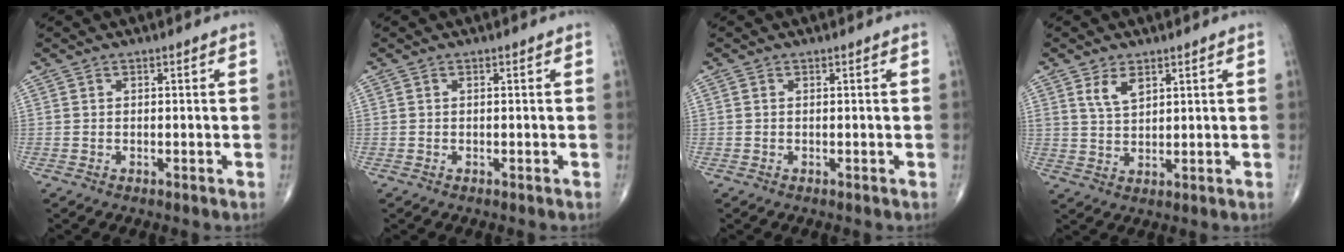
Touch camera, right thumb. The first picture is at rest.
{"total": 0.0}
{"total": 0.0}
{"total": 4.2, "force": [2.4, 2.2, 2.7], "torque": [-0.041, -0.013, 0.050]}